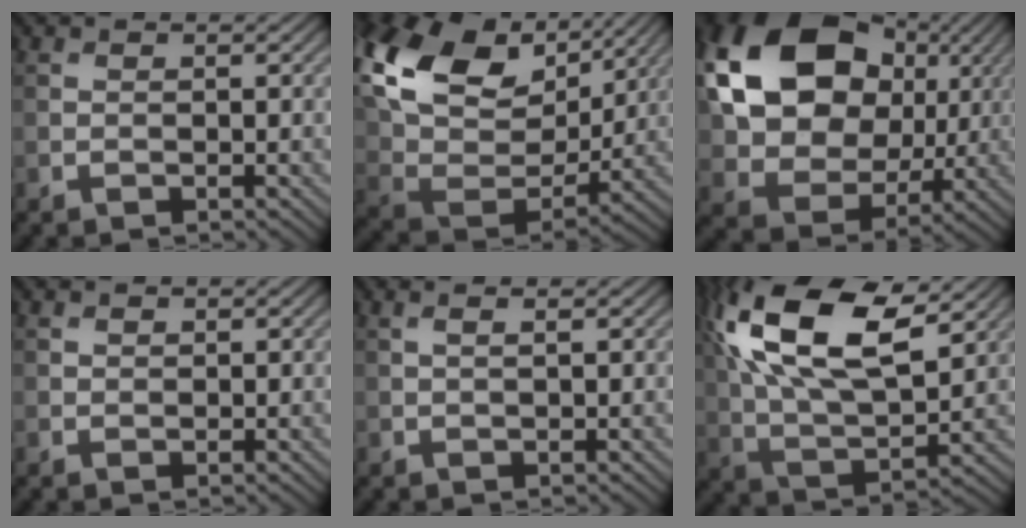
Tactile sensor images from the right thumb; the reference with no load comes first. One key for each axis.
{"total": 17.3, "fx": 8.4, "fy": 10.4, "fz": 11.0, "tx": -0.267, "ty": 0.022, "tz": 0.164}
{"total": 16.6, "fx": 4.1, "fy": 12.6, "fz": 10.0, "tx": -0.215, "ty": 0.011, "tz": 0.071}
{"total": 0.6, "fx": 0.4, "fy": 0.4, "fz": 0.1, "tx": -0.003, "ty": -0.002, "tz": 0.009}
{"total": 1.2, "fx": 0.6, "fy": 0.1, "fz": 1.1, "tx": -0.019, "ty": 0.001, "tz": 0.012}
{"total": 18.0, "fx": 7.7, "fy": 8.3, "fz": 14.0, "tx": -0.297, "ty": 0.036, "tz": 0.123}